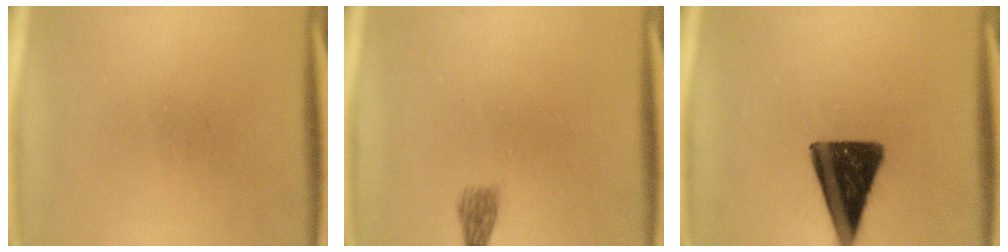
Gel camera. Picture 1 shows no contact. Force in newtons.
{"total": 1.9}
{"total": 14.3}